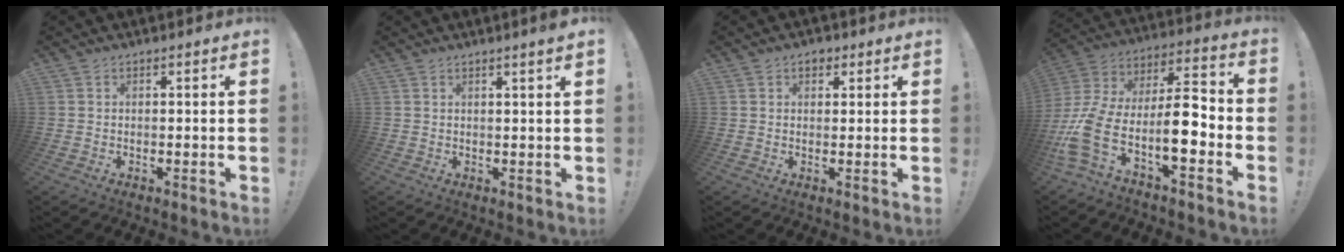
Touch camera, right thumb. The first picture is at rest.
{"total": 2.1, "force": [1.2, -0.3, 1.6], "torque": [-0.023, -0.008, 0.018]}
{"total": 2.5, "force": [1.2, 1.8, 1.3], "torque": [-0.012, -0.002, 0.020]}
{"total": 17.9, "force": [-7.2, 7.6, 14.5], "torque": [-0.300, 0.035, -0.118]}